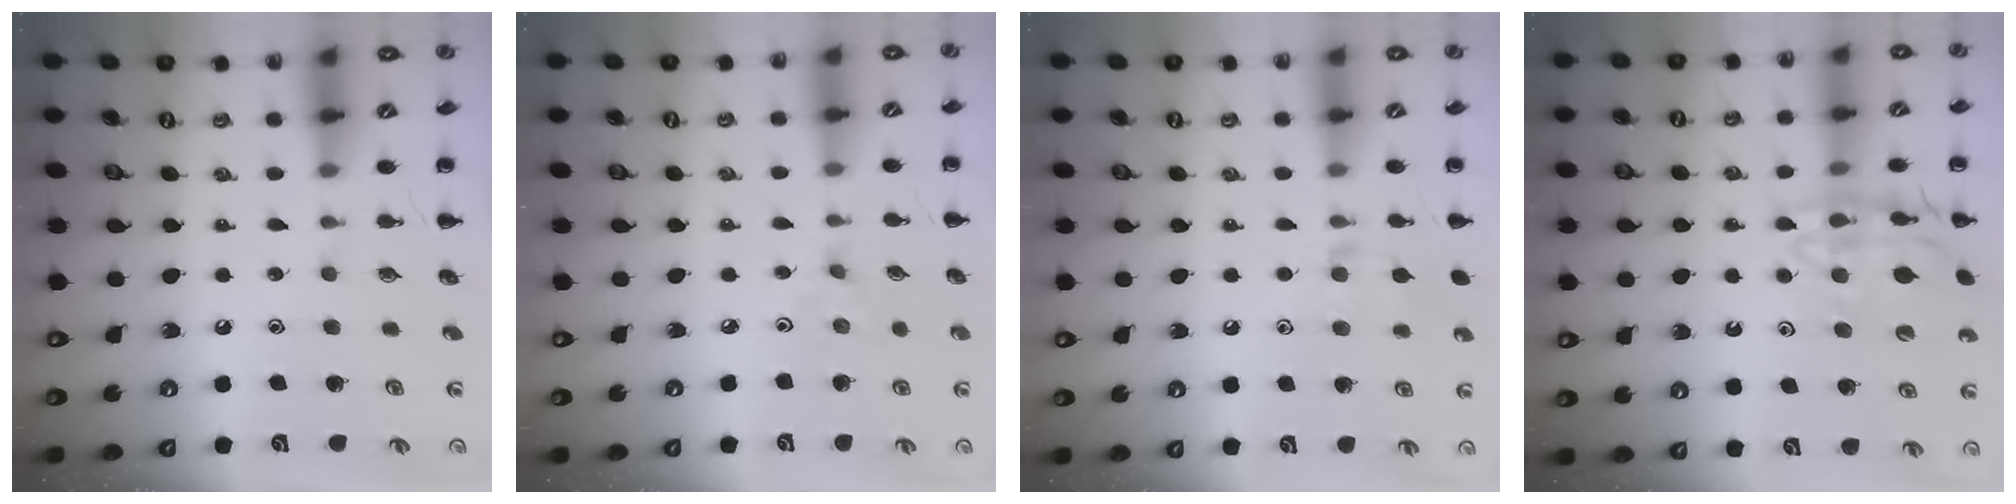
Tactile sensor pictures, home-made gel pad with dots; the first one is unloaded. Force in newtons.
{"total": 2.5, "press": 2.4, "slide": 0.9}
{"total": 6.9, "press": 6.5, "slide": 2.3}
{"total": 15.6, "press": 15.5, "slide": 2.2}